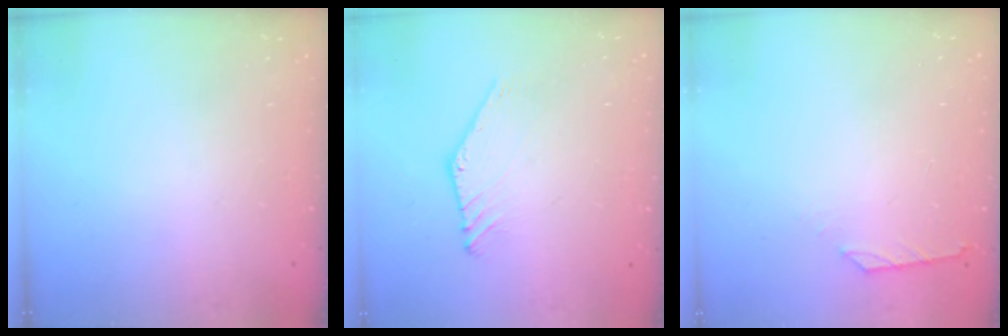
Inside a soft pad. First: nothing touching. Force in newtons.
{"total": 2.0, "press": 2.0, "slide": 0.0}
{"total": 0.6, "press": 0.5, "slide": 0.4}